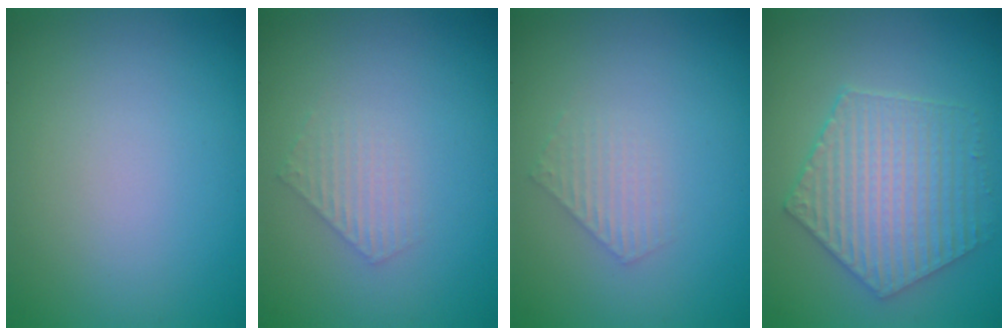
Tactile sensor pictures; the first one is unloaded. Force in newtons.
{"total": 1.5, "press": 1.5, "slide": 0.3}
{"total": 1.5, "press": 1.5, "slide": 0.3}
{"total": 5.0, "press": 4.3, "slide": 2.6}